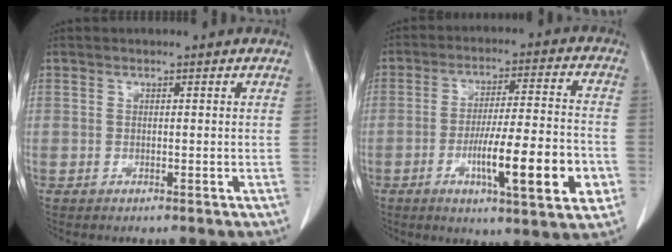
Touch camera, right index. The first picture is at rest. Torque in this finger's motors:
{"motor_torque": [1.28, -0.86, 0.88, 0.18]}